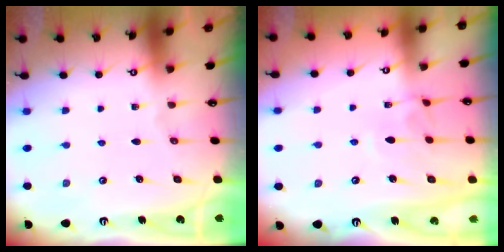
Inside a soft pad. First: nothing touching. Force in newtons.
{"total": 3.9, "press": 3.9, "slide": 0.2}